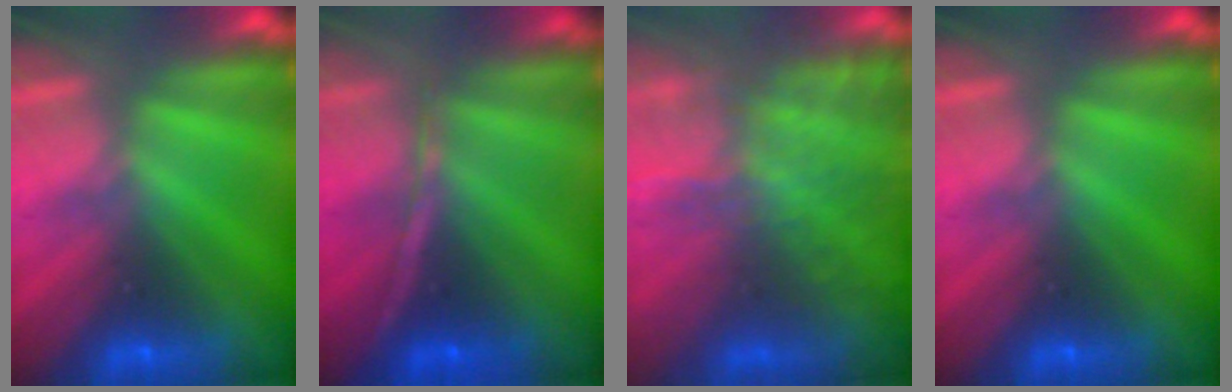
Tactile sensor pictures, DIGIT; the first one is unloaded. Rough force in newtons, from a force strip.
{"total": 1.3}
{"total": 7.2}
{"total": 0.0}